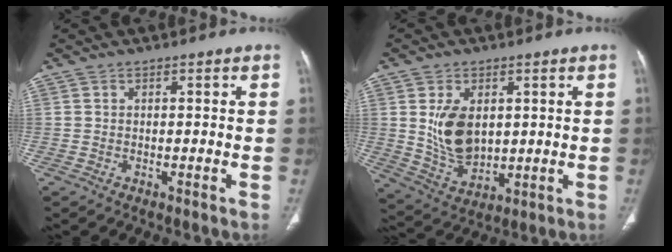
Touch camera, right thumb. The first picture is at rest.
{"total": 10.4, "force": [1.8, 6.8, 7.7], "torque": [-0.120, -0.019, 0.053]}